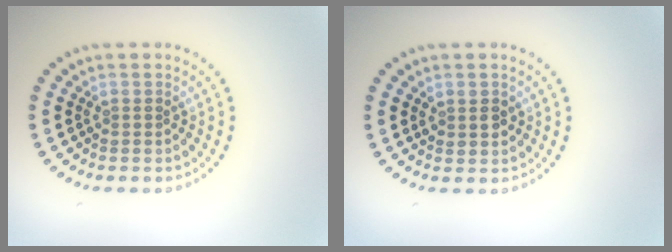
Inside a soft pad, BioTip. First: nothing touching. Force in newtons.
{"total": 1.5, "press": 1.4, "slide": 0.4}